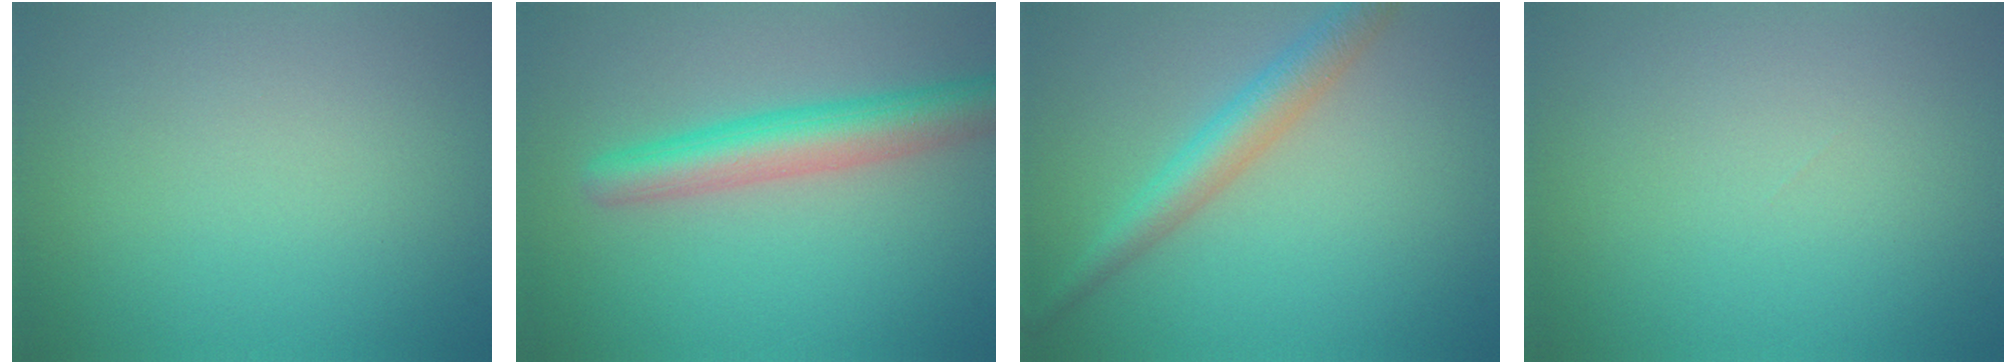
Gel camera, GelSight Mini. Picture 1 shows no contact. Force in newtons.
{"total": 5.1, "press": 5.1, "slide": 0.1}
{"total": 3.5, "press": 3.5, "slide": 0.0}
{"total": 0.0}